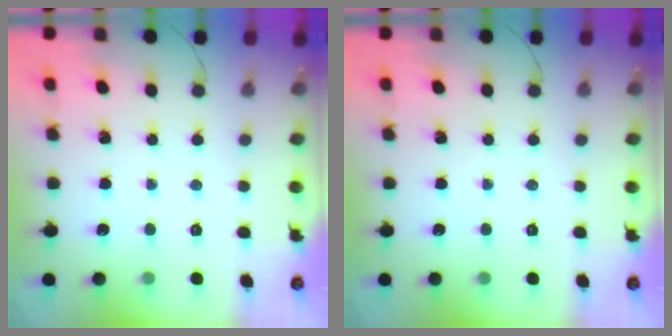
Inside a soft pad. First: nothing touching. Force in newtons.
{"total": 0.0}